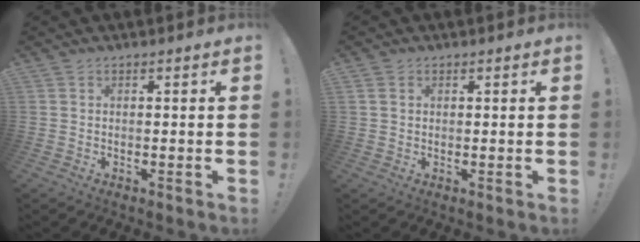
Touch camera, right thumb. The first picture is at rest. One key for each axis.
{"total": 1.9, "fx": 0.9, "fy": 1.5, "fz": 0.6, "tx": -0.005, "ty": 0.001, "tz": 0.016}